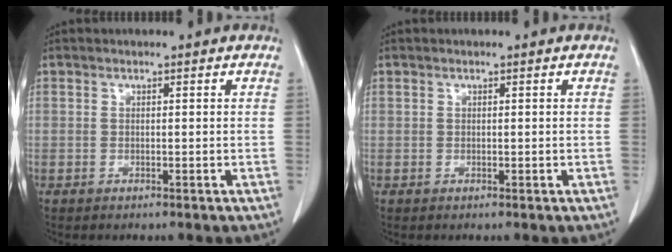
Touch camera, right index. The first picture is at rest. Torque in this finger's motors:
{"motor_torque": [-0.14, 0.14, 0.00, 0.00]}